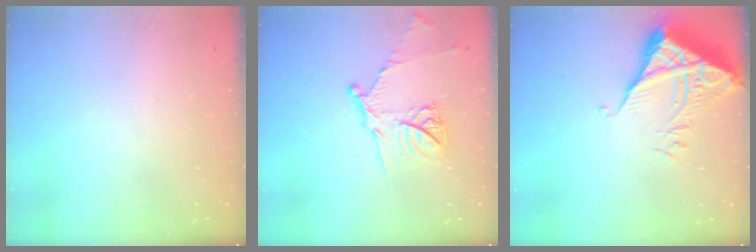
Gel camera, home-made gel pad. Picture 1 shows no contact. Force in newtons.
{"total": 13.6, "press": 13.6, "slide": 1.1}
{"total": 6.1, "press": 6.0, "slide": 0.7}